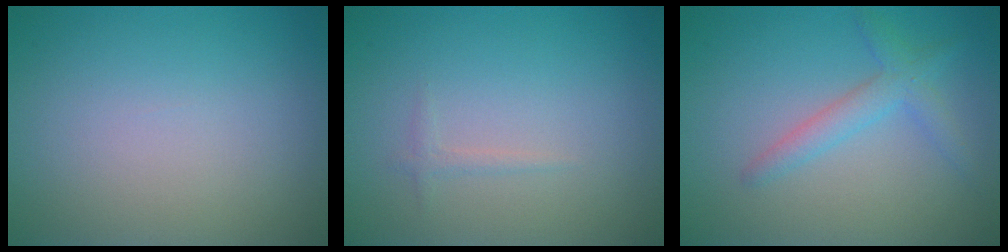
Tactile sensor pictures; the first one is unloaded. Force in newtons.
{"total": 0.7, "press": 0.7, "slide": 0.1}
{"total": 2.4, "press": 2.4, "slide": 0.2}